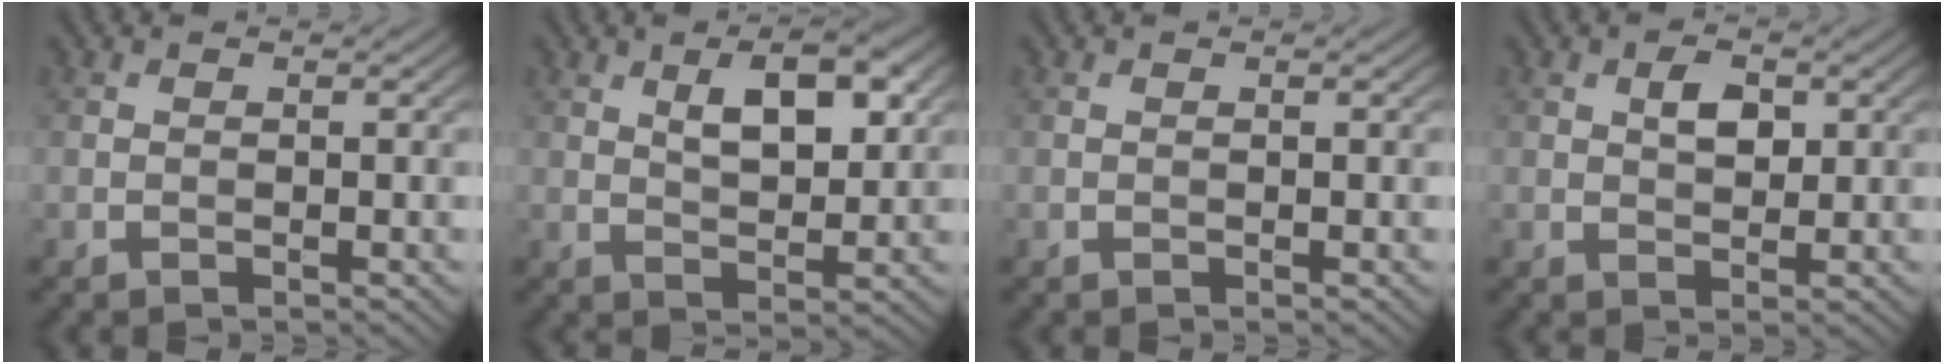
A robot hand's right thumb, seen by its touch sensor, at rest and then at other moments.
{"total": 7.2, "force": [2.8, 3.2, 5.8], "torque": [-0.091, 0.006, 0.045]}
{"total": 0.0}
{"total": 2.9, "force": [0.9, 1.7, 2.2], "torque": [-0.039, 0.000, 0.014]}